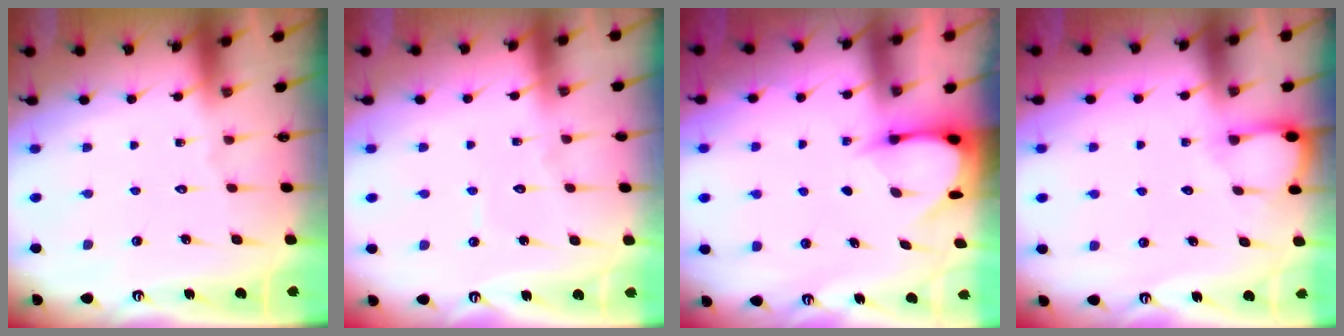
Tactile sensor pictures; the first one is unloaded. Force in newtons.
{"total": 3.8, "press": 3.8, "slide": 0.4}
{"total": 3.9, "press": 3.8, "slide": 0.3}
{"total": 3.9, "press": 3.9, "slide": 0.3}